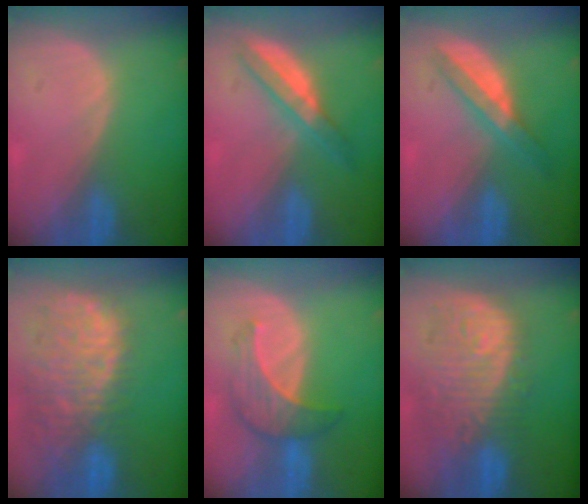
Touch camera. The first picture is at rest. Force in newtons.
{"total": 5.0, "press": 4.9, "slide": 1.3}
{"total": 5.8, "press": 5.2, "slide": 2.6}
{"total": 13.8, "press": 11.3, "slide": 7.9}
{"total": 5.8, "press": 5.8, "slide": 0.6}
{"total": 11.9, "press": 10.7, "slide": 5.3}